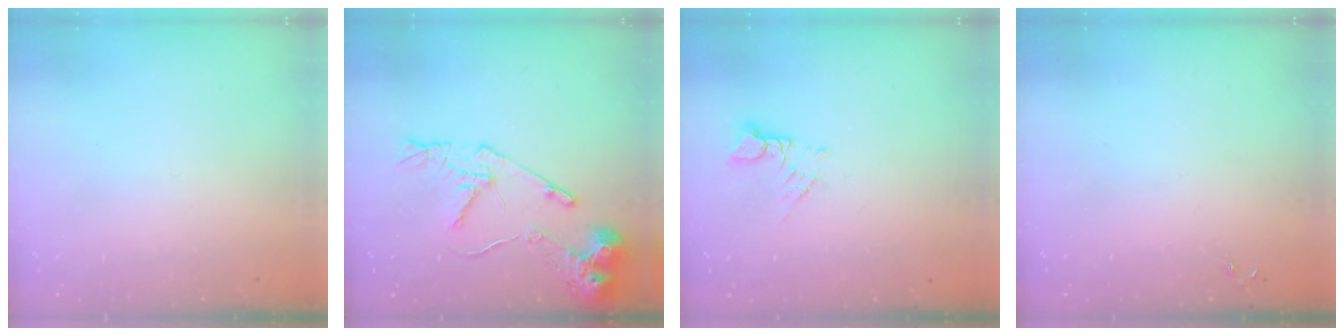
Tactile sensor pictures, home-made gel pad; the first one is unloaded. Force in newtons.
{"total": 12.8, "press": 12.7, "slide": 1.4}
{"total": 3.2, "press": 3.2, "slide": 0.4}
{"total": 0.0}